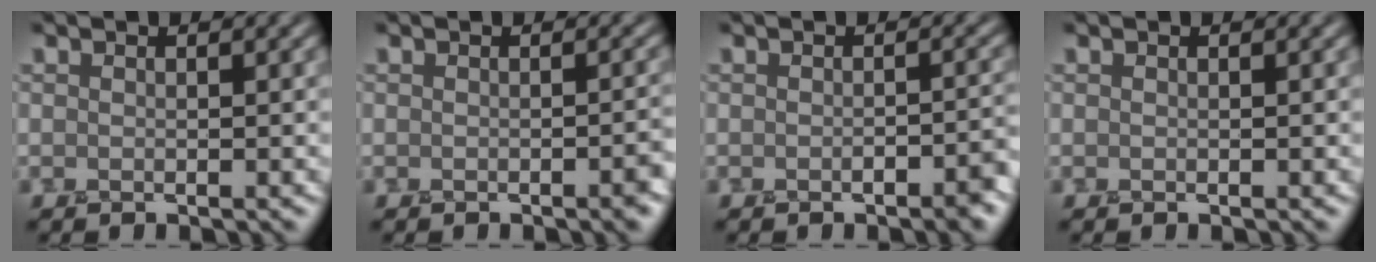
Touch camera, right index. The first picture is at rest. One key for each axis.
{"total": 1.8, "fx": -0.7, "fy": 0.6, "fz": 1.5, "tx": -0.015, "ty": 0.003, "tz": -0.012}
{"total": 2.4, "fx": -1.3, "fy": 0.8, "fz": 1.9, "tx": -0.027, "ty": 0.002, "tz": -0.020}
{"total": 0.0}